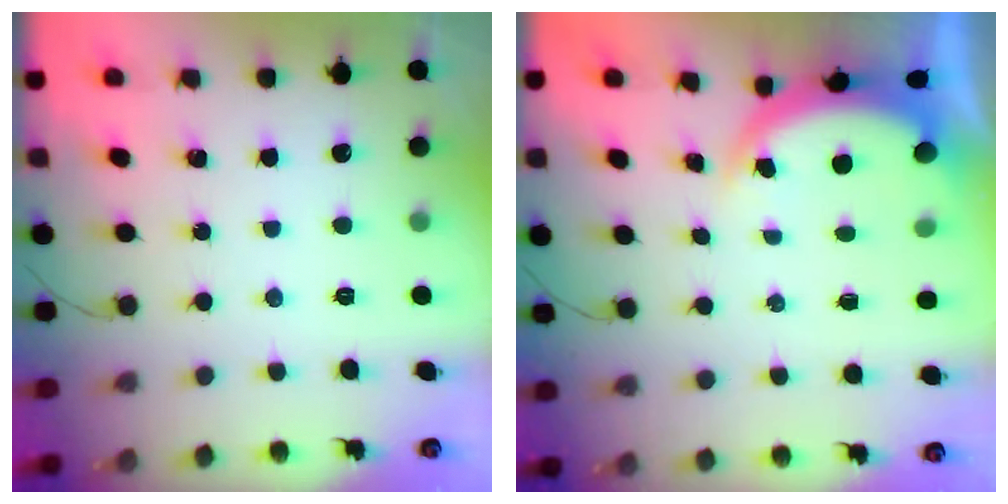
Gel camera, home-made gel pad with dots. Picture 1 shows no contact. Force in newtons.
{"total": 4.9, "press": 4.8, "slide": 1.0}